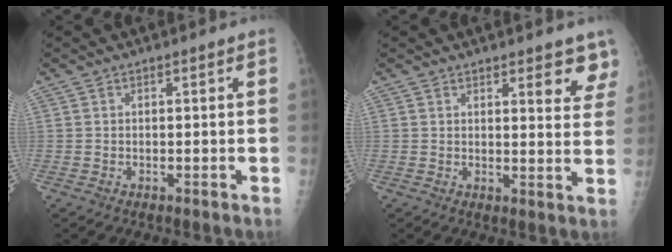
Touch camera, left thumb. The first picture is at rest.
{"total": 6.1, "force": [4.5, 2.1, 3.5], "torque": [-0.011, -0.026, 0.047]}